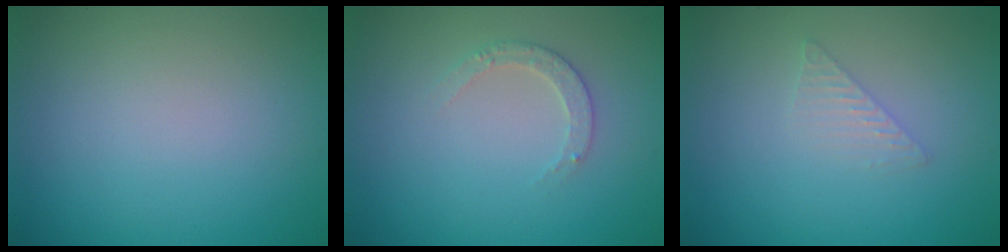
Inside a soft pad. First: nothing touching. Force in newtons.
{"total": 1.8, "press": 1.8, "slide": 0.4}
{"total": 1.4, "press": 1.4, "slide": 0.1}